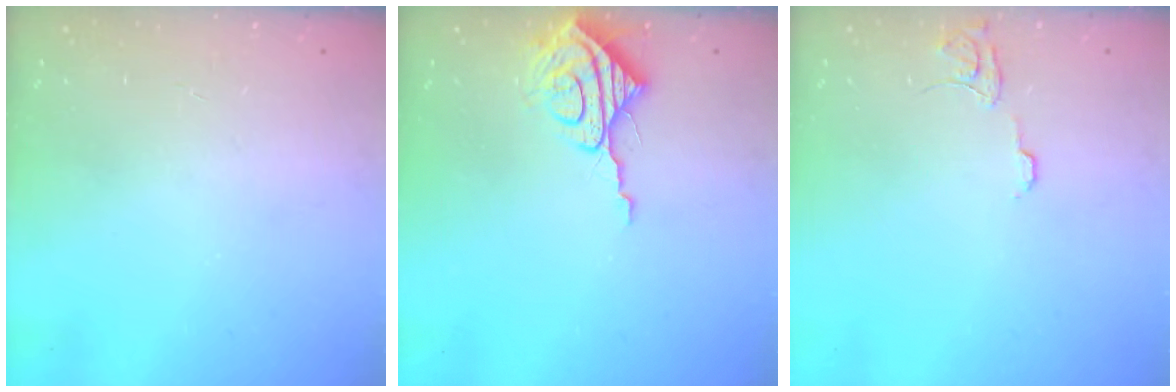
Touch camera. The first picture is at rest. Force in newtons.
{"total": 8.5, "press": 8.5, "slide": 0.3}
{"total": 6.4, "press": 6.4, "slide": 0.5}